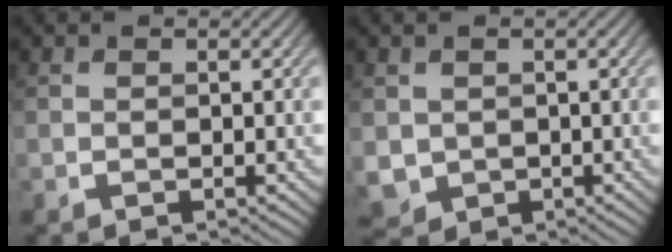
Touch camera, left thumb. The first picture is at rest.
{"total": 2.8, "force": [0.3, 2.6, 1.0], "torque": [-0.041, -0.015, 0.009]}